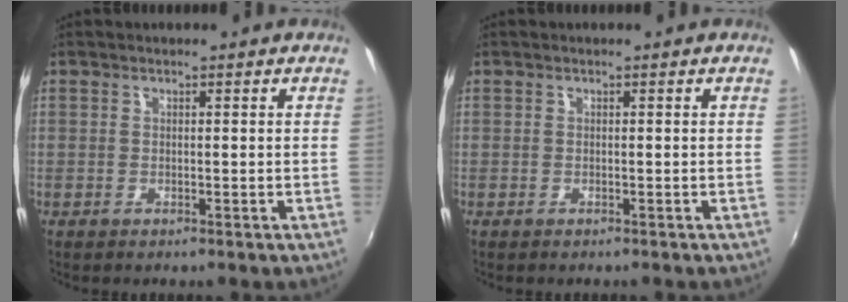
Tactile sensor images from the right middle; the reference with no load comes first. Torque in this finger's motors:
{"motor_torque": [0.09, -0.11, 0.00, 0.00]}